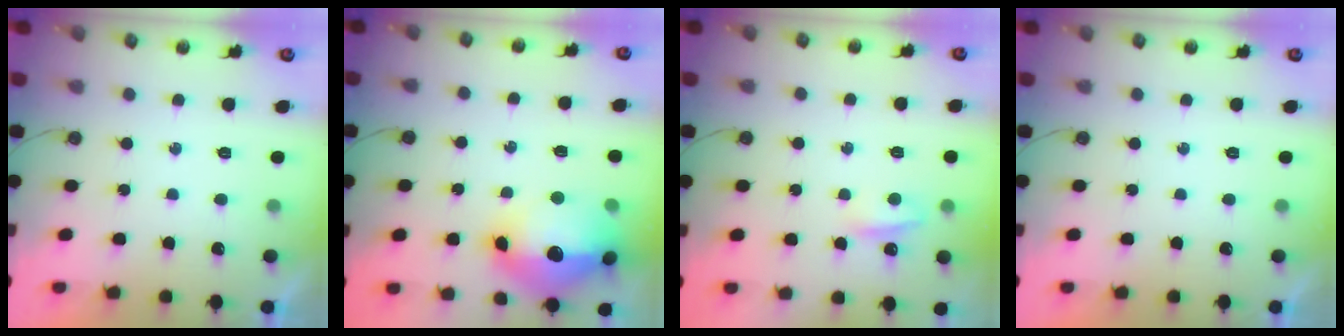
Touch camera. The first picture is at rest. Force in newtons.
{"total": 19.1, "press": 19.0, "slide": 1.7}
{"total": 4.8, "press": 4.7, "slide": 0.7}
{"total": 0.0}